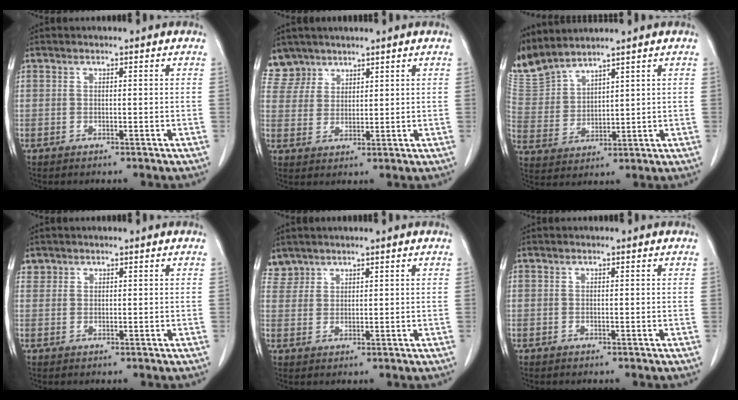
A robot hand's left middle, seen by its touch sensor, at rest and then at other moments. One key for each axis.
{"total": 5.3, "fx": 4.3, "fy": 2.9, "fz": -0.6, "tx": 0.020, "ty": 0.001, "tz": 0.088}
{"total": 8.4, "fx": 8.2, "fy": 0.4, "fz": 1.5, "tx": -0.057, "ty": 0.010, "tz": 0.186}
{"total": 1.2, "fx": 0.9, "fy": 0.8, "fz": -0.1, "tx": 0.010, "ty": 0.005, "tz": 0.013}
{"total": 2.8, "fx": 2.4, "fy": 1.3, "fz": -0.5, "tx": 0.015, "ty": 0.007, "tz": 0.048}
{"total": 0.0}